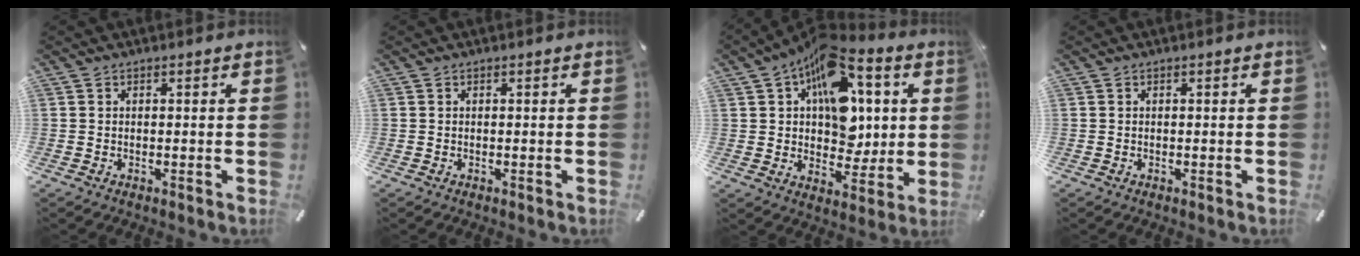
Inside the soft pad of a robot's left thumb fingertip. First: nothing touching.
{"total": 0.0}
{"total": 16.4, "force": [5.5, 11.0, 10.8], "torque": [-0.152, -0.034, 0.100]}
{"total": 0.0}